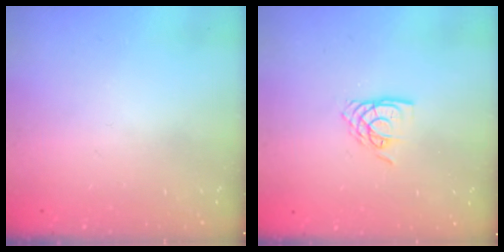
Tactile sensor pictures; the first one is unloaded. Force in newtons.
{"total": 7.4, "press": 7.3, "slide": 0.5}